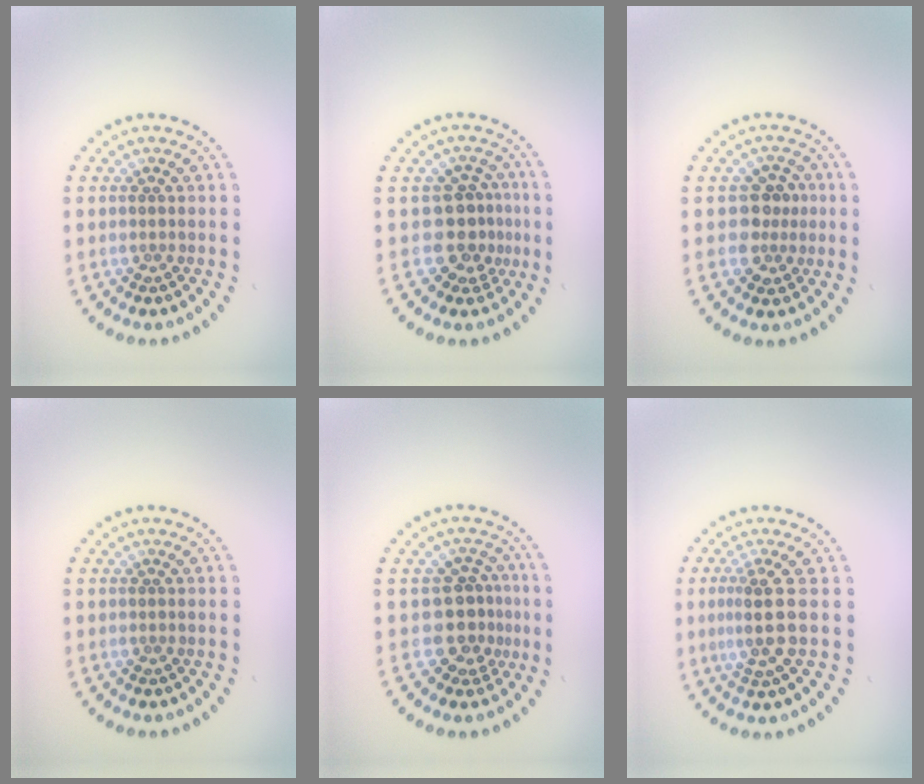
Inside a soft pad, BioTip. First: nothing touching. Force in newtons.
{"total": 3.3, "press": 2.7, "slide": 1.9}
{"total": 2.7, "press": 2.5, "slide": 1.1}
{"total": 0.0}
{"total": 3.2, "press": 2.5, "slide": 2.1}
{"total": 3.1, "press": 2.5, "slide": 1.8}